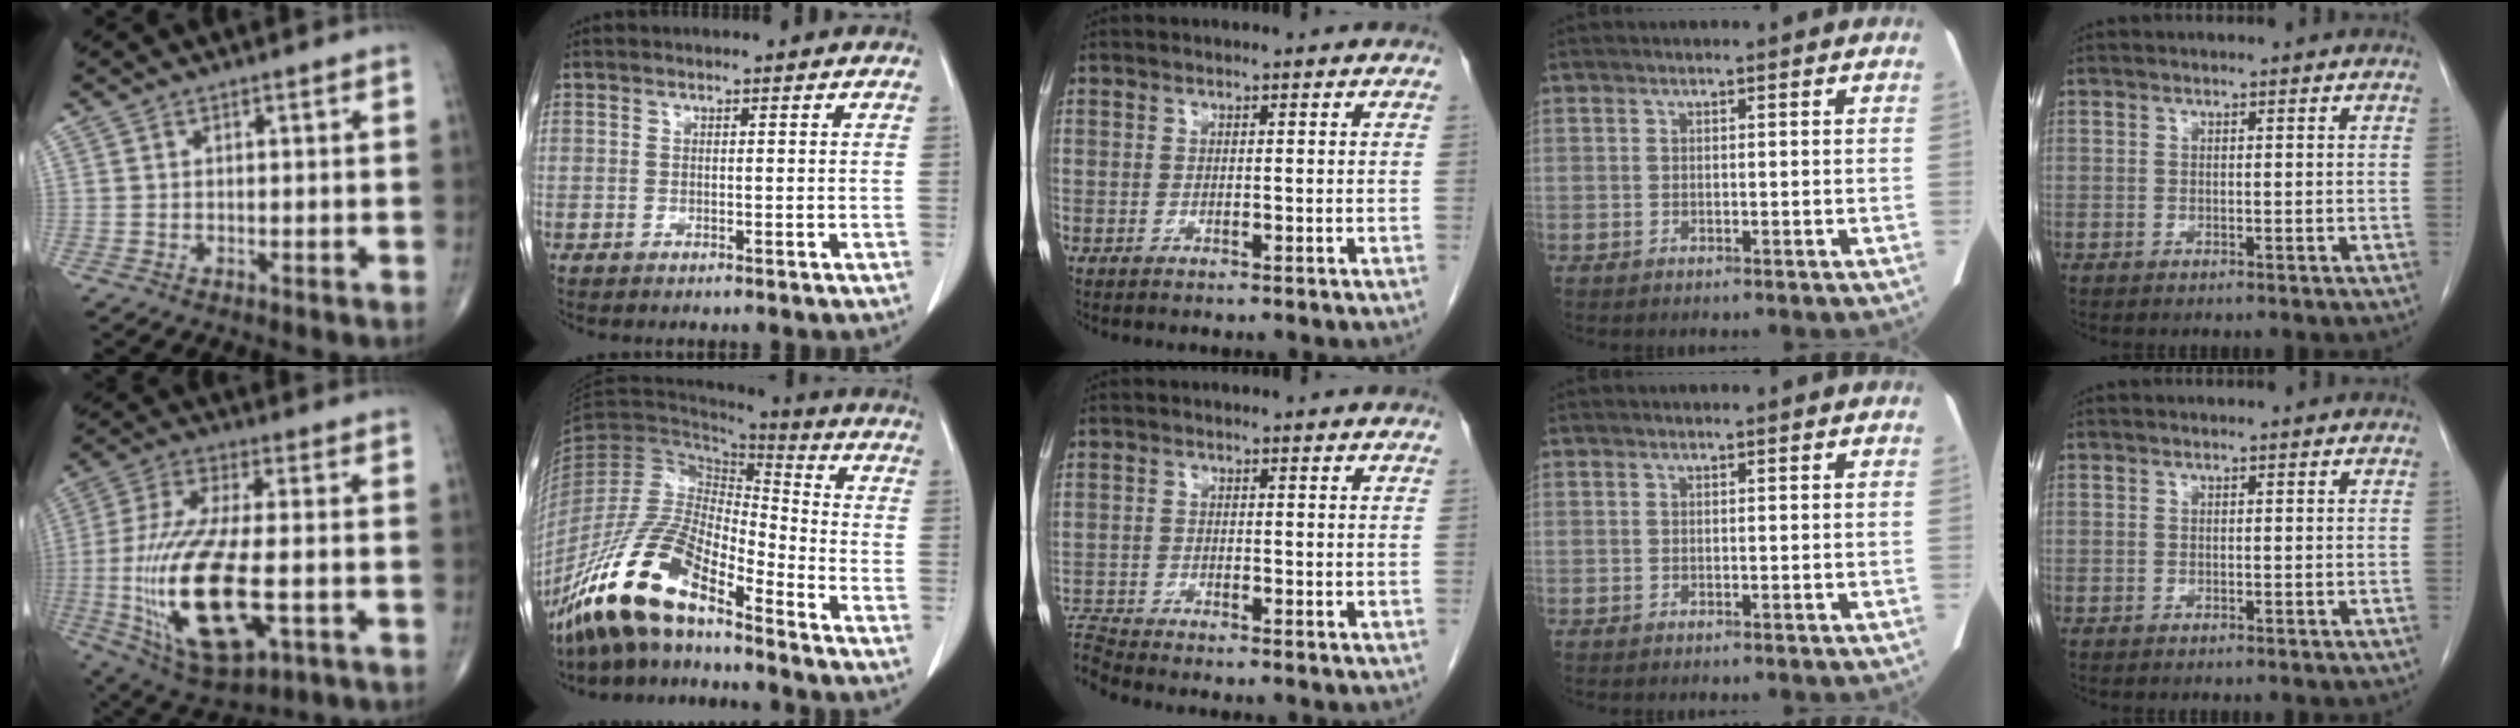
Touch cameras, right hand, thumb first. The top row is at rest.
{"thumb": {"total": 22.6, "force": [-4.5, 8.7, 20.4], "torque": [-0.448, -0.008, -0.060]}, "index": {"total": 14.8, "force": [-11.0, 3.7, 9.1], "torque": [-0.188, 0.003, -0.207]}, "middle": {"total": 4.0, "force": [-3.8, -1.1, 0.1], "torque": [-0.012, -0.010, -0.073]}}